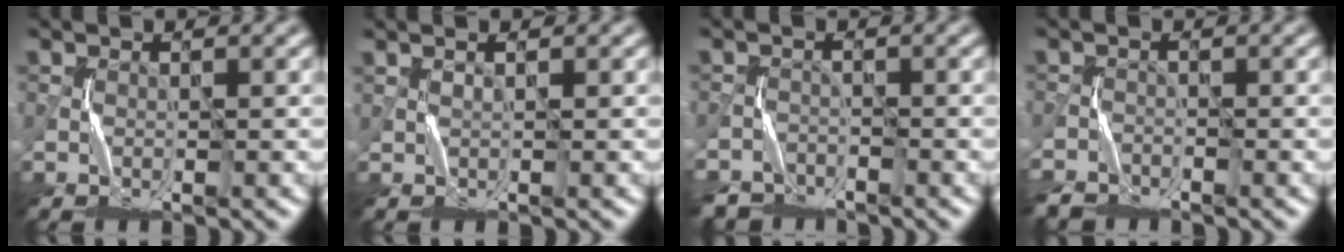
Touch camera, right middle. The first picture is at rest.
{"total": 0.7, "force": [0.5, -0.4, -0.1], "torque": [0.003, 0.001, 0.012]}
{"total": 3.4, "force": [-3.3, 0.8, -0.4], "torque": [0.019, -0.015, -0.058]}
{"total": 2.5, "force": [-2.5, 0.5, 0.0], "torque": [0.003, -0.017, -0.055]}